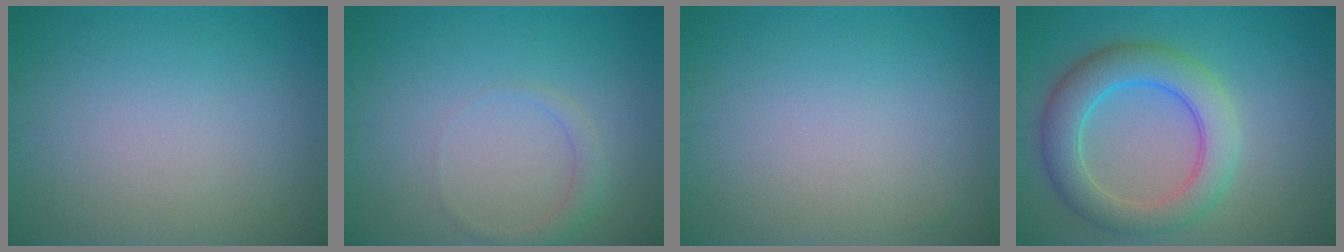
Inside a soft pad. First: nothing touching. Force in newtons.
{"total": 1.5, "press": 1.5, "slide": 0.1}
{"total": 0.0}
{"total": 6.2, "press": 6.2, "slide": 0.2}